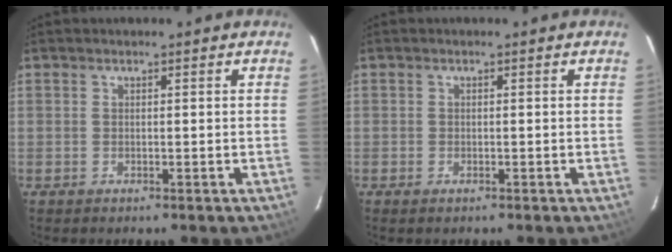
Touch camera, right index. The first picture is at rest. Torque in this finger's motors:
{"motor_torque": [0.45, -0.22, 0.10, 0.01]}